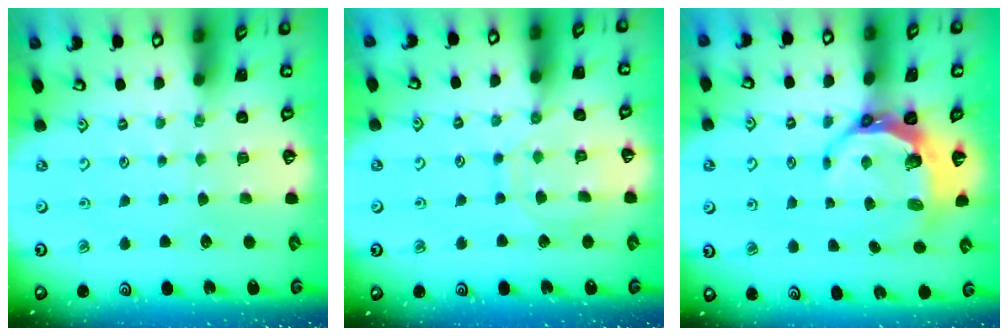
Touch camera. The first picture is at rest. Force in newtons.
{"total": 9.7, "press": 9.7, "slide": 0.8}
{"total": 8.1, "press": 7.0, "slide": 4.1}